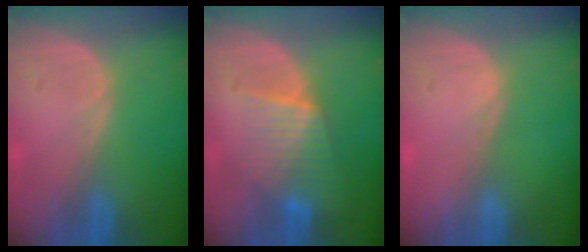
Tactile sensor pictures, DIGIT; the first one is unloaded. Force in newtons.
{"total": 6.4, "press": 6.1, "slide": 2.1}
{"total": 0.0}